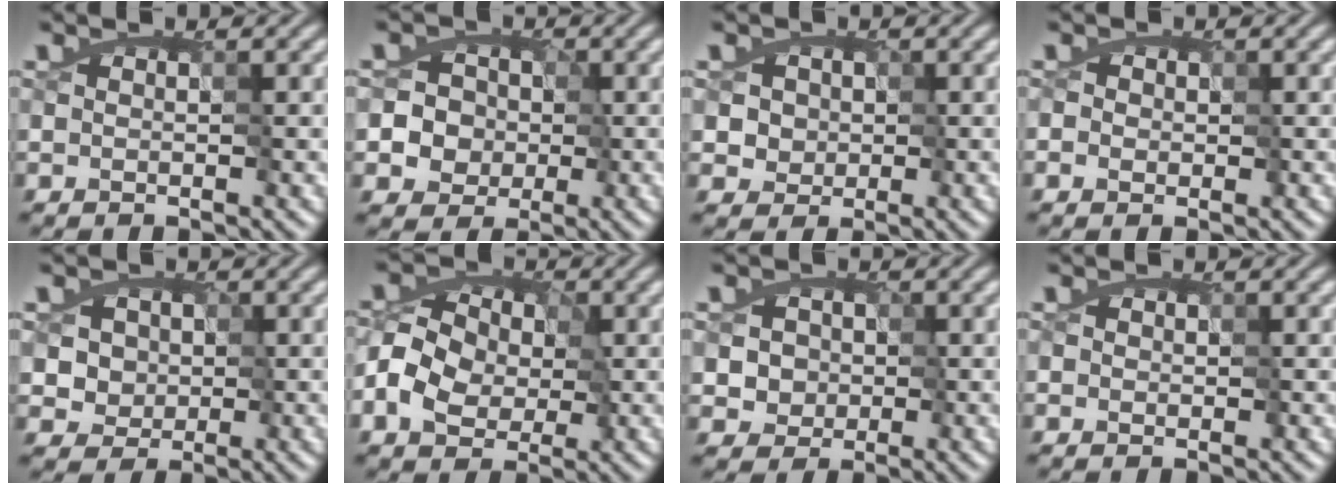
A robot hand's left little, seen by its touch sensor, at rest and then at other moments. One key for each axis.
{"total": 6.2, "fx": -1.7, "fy": 5.7, "fz": 1.8, "tx": -0.020, "ty": 0.027, "tz": -0.051}
{"total": 2.7, "fx": -0.2, "fy": 2.6, "fz": 0.7, "tx": -0.015, "ty": 0.003, "tz": 0.001}
{"total": 2.6, "fx": 0.5, "fy": 2.4, "fz": 1.0, "tx": -0.023, "ty": 0.007, "tz": 0.004}
{"total": 3.2, "fx": -0.2, "fy": 3.0, "fz": 1.1, "tx": -0.016, "ty": -0.001, "tz": 0.002}
{"total": 6.7, "fx": -2.3, "fy": 4.9, "fz": 3.9, "tx": -0.074, "ty": 0.012, "tz": -0.047}
{"total": 2.9, "fx": -0.6, "fy": 2.8, "fz": 0.7, "tx": -0.007, "ty": 0.005, "tz": -0.006}
{"total": 1.4, "fx": 0.7, "fy": 1.1, "fz": 0.6, "tx": -0.020, "ty": 0.004, "tz": 0.017}